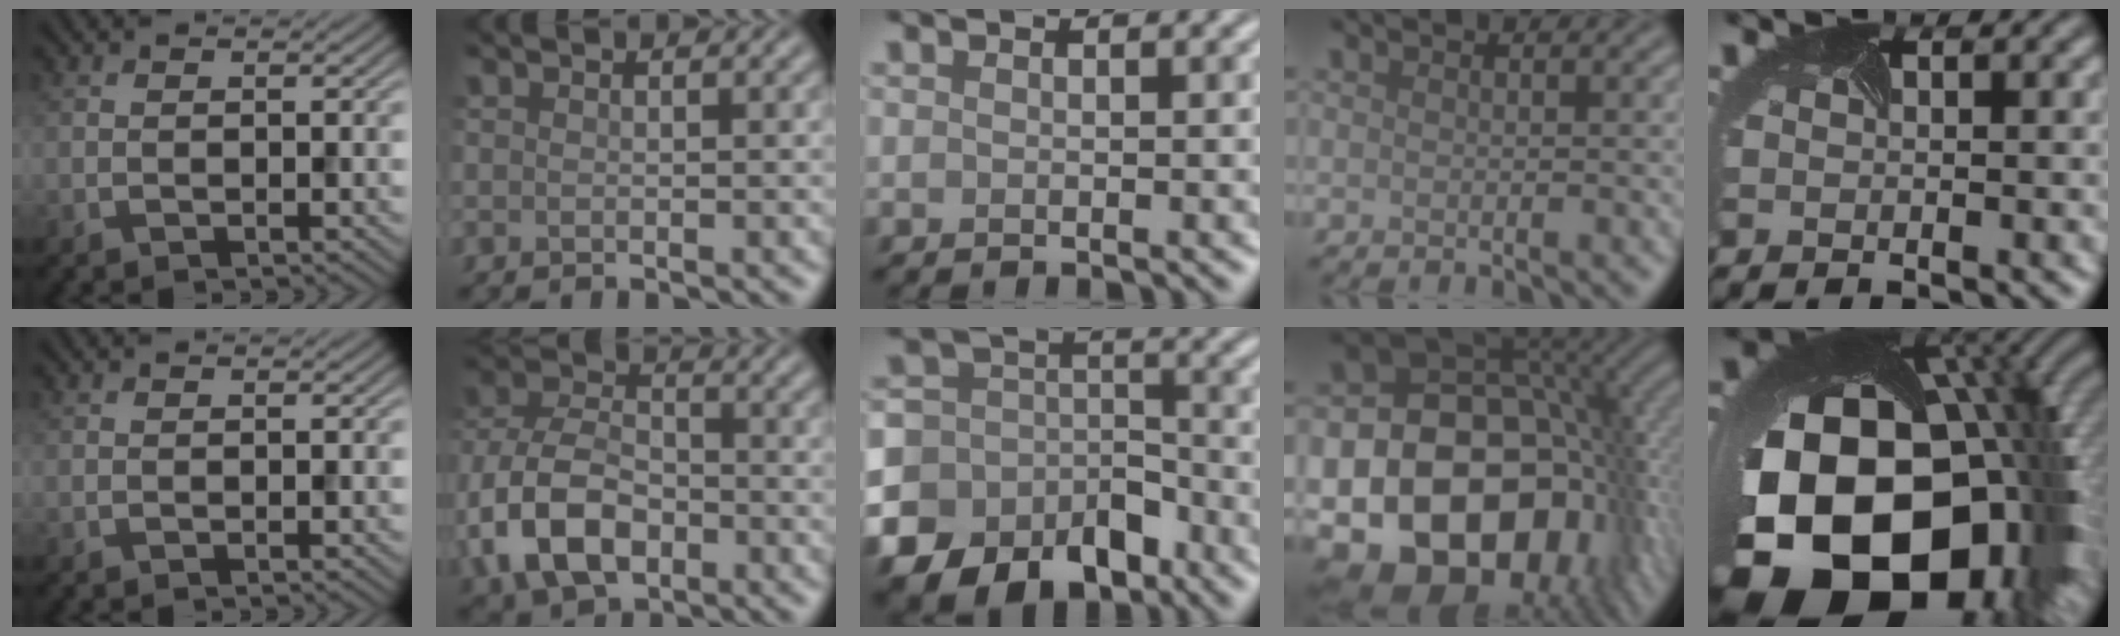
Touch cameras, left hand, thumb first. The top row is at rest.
{"index": {"total": 9.0, "force": [-3.4, 5.8, 6.0], "torque": [-0.132, -0.002, -0.078]}, "middle": {"total": 18.1, "force": [-10.6, 13.6, 5.4], "torque": [-0.108, -0.060, -0.169]}, "ring": {"total": 22.1, "force": [-6.3, 16.5, 13.2], "torque": [-0.249, -0.044, -0.093]}, "little": {"total": 23.8, "force": [-5.3, 16.7, 16.1], "torque": [-0.311, -0.106, -0.060]}}